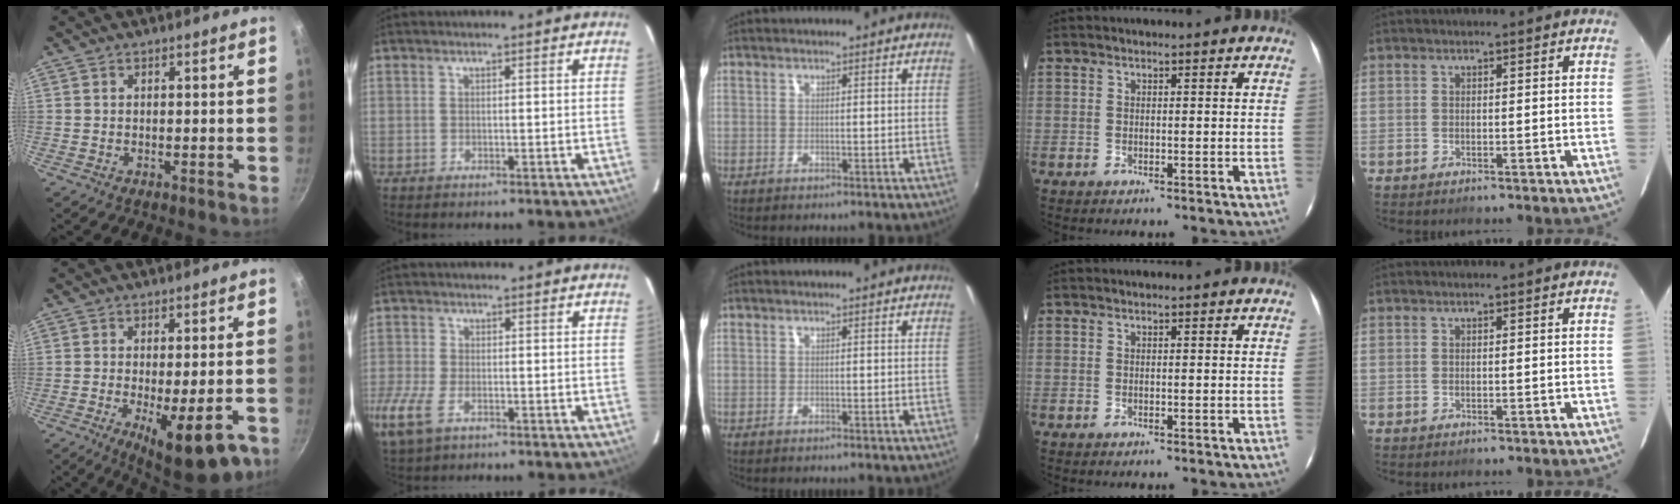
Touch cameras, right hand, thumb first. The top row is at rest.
{"thumb": {"total": 13.4, "force": [-6.2, 3.9, 11.2], "torque": [-0.137, -0.001, -0.080]}, "index": {"total": 9.8, "force": [-4.8, 5.2, 6.7], "torque": [-0.173, -0.028, -0.090]}}